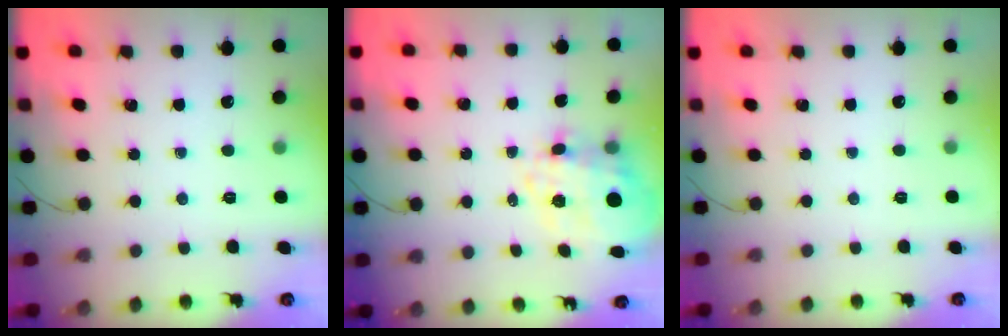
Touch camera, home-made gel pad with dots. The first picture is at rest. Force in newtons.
{"total": 12.2, "press": 11.9, "slide": 2.8}
{"total": 2.5, "press": 2.4, "slide": 0.4}